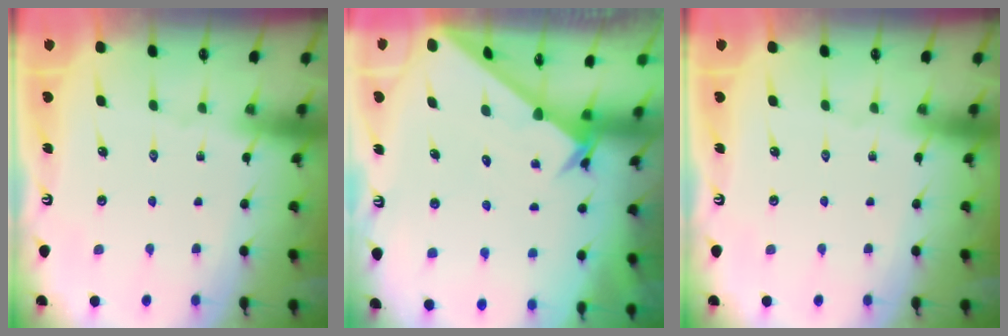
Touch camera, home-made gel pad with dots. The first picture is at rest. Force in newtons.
{"total": 2.5, "press": 2.5, "slide": 0.2}
{"total": 0.0}